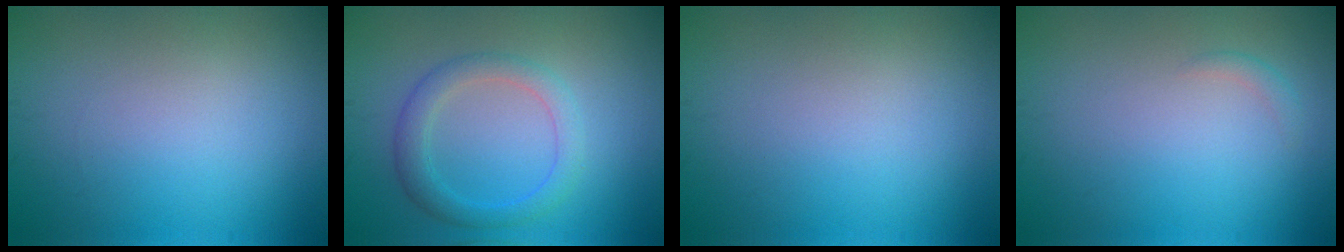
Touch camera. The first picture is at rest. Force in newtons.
{"total": 2.8, "press": 2.8, "slide": 0.1}
{"total": 0.0}
{"total": 0.8, "press": 0.8, "slide": 0.1}